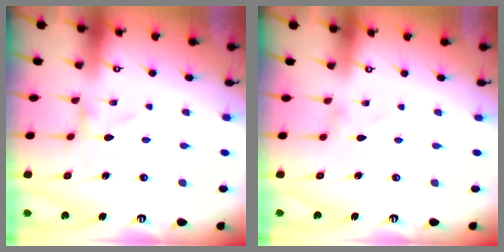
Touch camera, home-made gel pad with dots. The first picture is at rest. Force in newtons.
{"total": 1.3, "press": 1.3, "slide": 0.1}